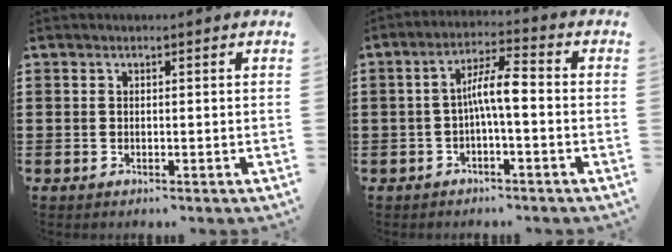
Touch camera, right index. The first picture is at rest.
{"total": 6.4, "force": [-0.7, 1.5, 6.2], "torque": [-0.121, 0.009, -0.018]}